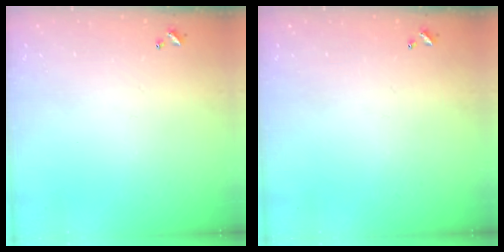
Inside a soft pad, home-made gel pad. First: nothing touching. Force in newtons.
{"total": 0.0}